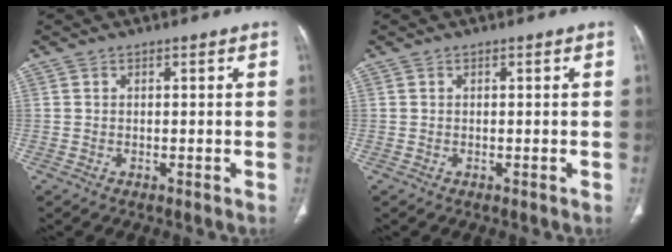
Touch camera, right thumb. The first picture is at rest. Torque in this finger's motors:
{"motor_torque": [0.10, 0.10, 0.00, -0.01, 0.00]}